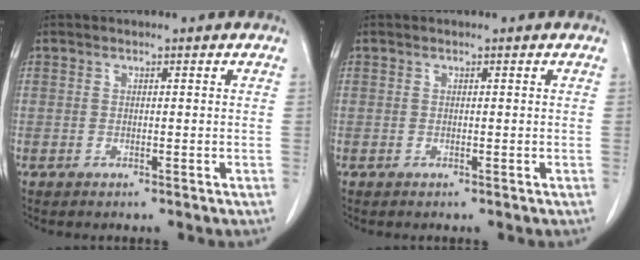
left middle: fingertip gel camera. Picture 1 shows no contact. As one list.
[{"total": 0.0}]